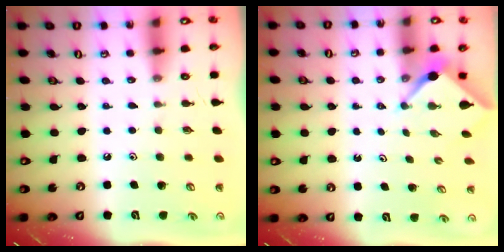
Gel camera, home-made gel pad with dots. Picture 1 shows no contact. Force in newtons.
{"total": 2.5, "press": 2.5, "slide": 0.2}